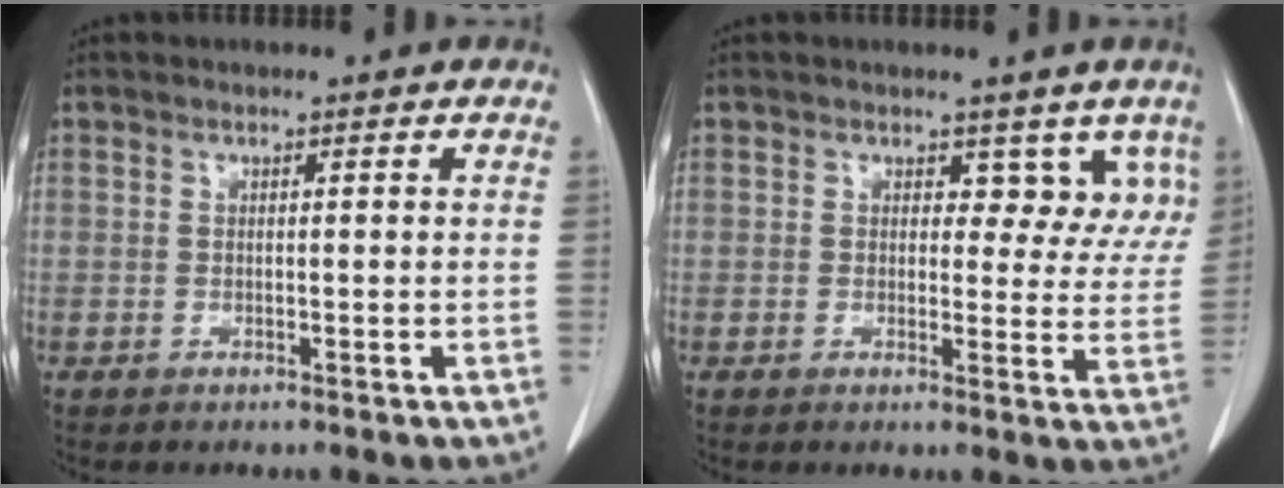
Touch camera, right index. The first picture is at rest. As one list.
[{"total": 5.4, "force": [3.6, 3.3, 2.1], "torque": [0.003, -0.005, 0.031]}]